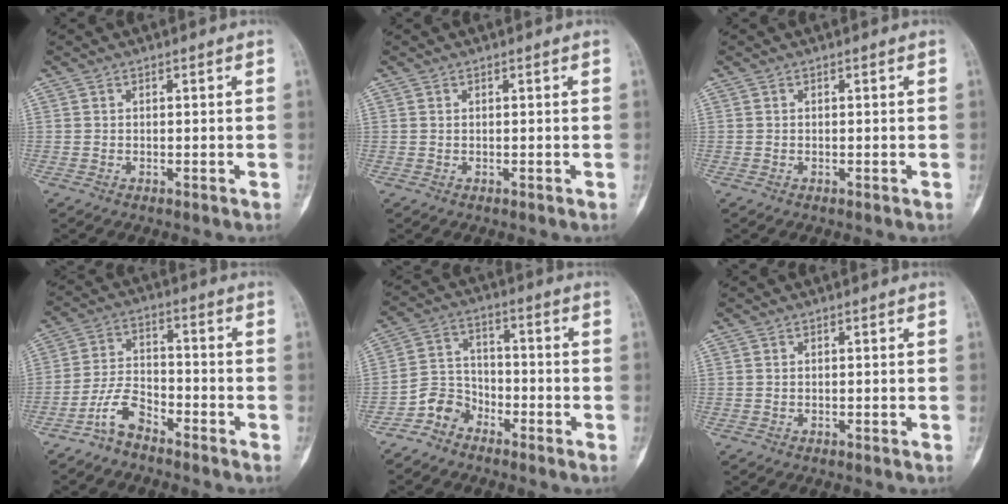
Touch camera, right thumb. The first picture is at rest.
{"total": 0.0}
{"total": 0.0}
{"total": 6.6, "force": [-5.0, 2.7, 3.4], "torque": [-0.066, 0.040, -0.104]}
{"total": 6.1, "force": [-4.5, 4.0, 1.0], "torque": [0.001, 0.042, -0.097]}
{"total": 0.0}